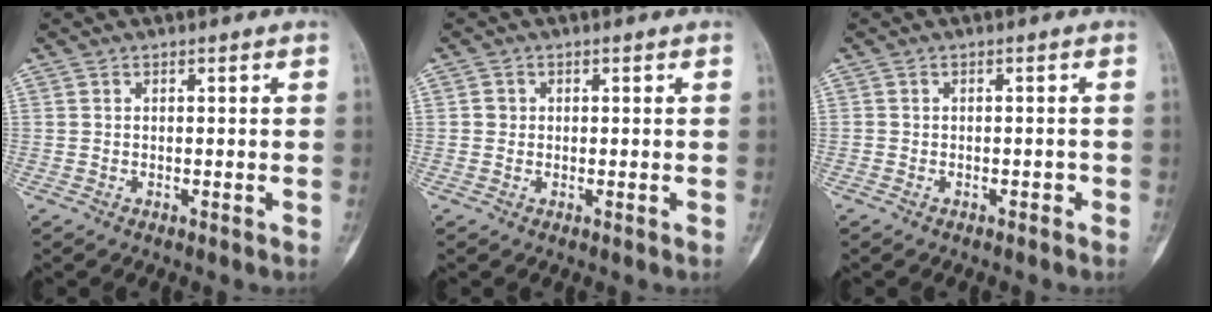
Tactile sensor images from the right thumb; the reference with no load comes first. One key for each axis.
{"total": 1.2, "fx": 0.1, "fy": 1.2, "fz": 0.3, "tx": 0.001, "ty": 0.003, "tz": 0.000}
{"total": 1.0, "fx": -0.7, "fy": 0.6, "fz": 0.4, "tx": -0.004, "ty": 0.005, "tz": -0.011}